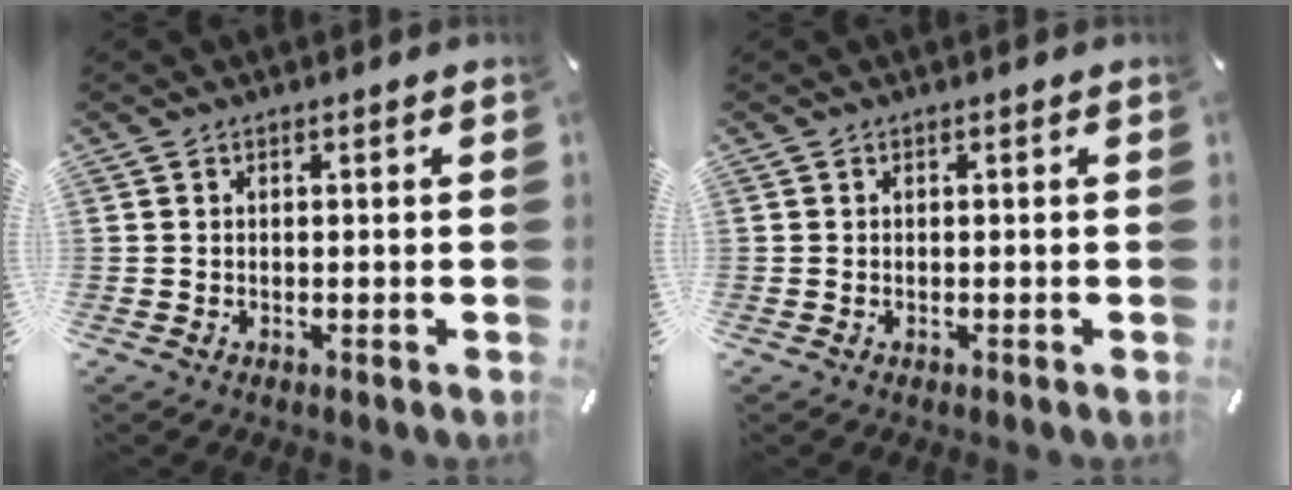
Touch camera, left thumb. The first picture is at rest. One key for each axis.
{"total": 0.0}